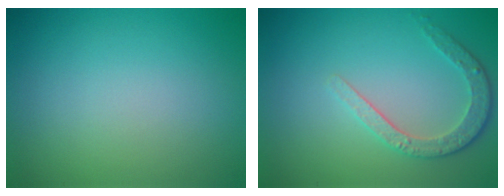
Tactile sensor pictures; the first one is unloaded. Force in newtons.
{"total": 2.9, "press": 2.5, "slide": 1.6}